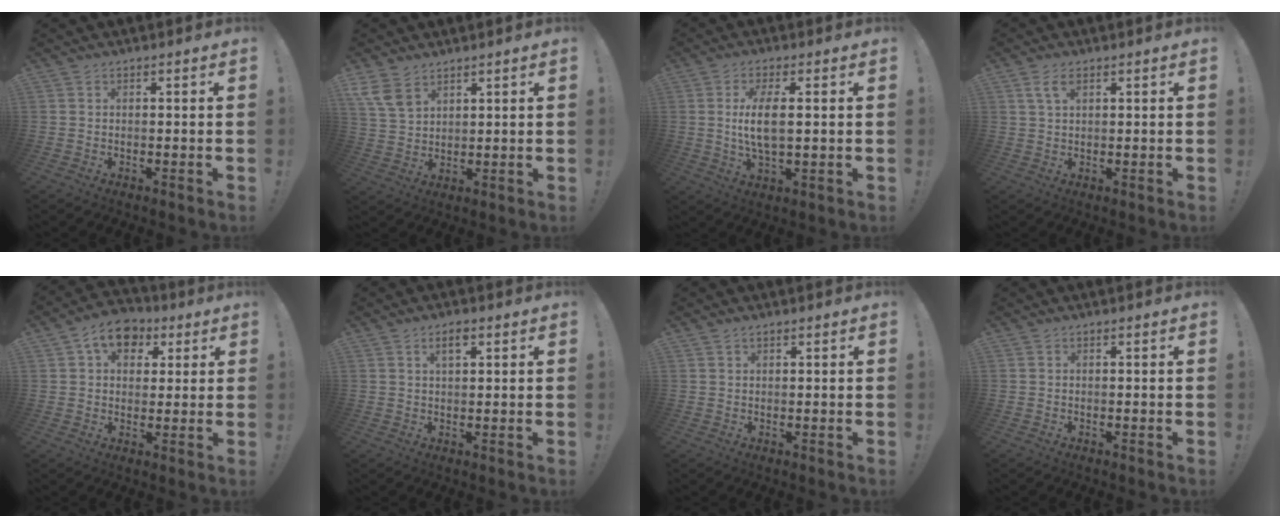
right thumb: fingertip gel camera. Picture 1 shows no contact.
{"total": 7.8, "force": [5.3, 4.5, 3.6], "torque": [-0.069, -0.021, 0.108]}
{"total": 8.2, "force": [0.6, 2.6, 7.7], "torque": [-0.135, -0.009, 0.005]}
{"total": 3.9, "force": [1.9, 1.7, 3.0], "torque": [-0.049, -0.003, 0.032]}
{"total": 9.9, "force": [4.2, 7.2, 5.4], "torque": [-0.075, -0.010, 0.080]}
{"total": 3.4, "force": [1.6, 1.5, 2.5], "torque": [-0.031, -0.003, 0.023]}
{"total": 0.9, "force": [0.8, 0.3, 0.4], "torque": [-0.009, 0.000, 0.016]}
{"total": 0.0}